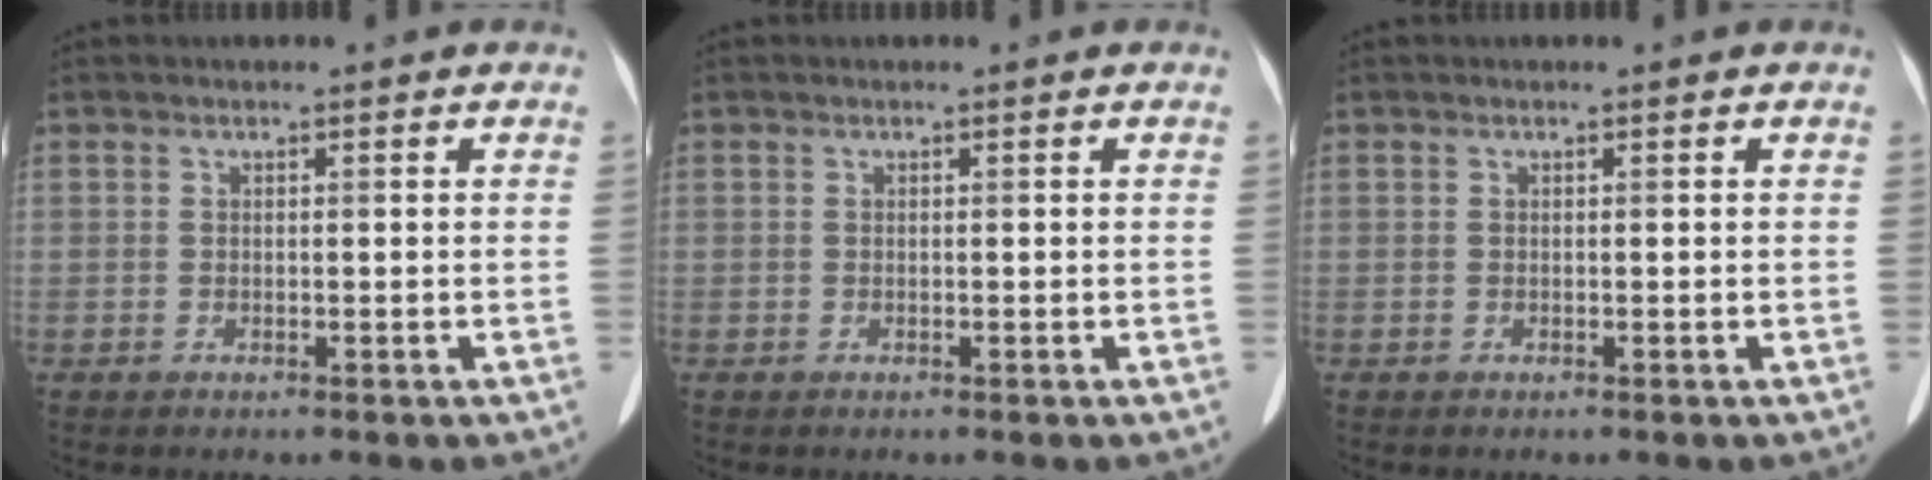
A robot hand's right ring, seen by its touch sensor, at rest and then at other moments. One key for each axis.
{"total": 0.0}
{"total": 0.0}